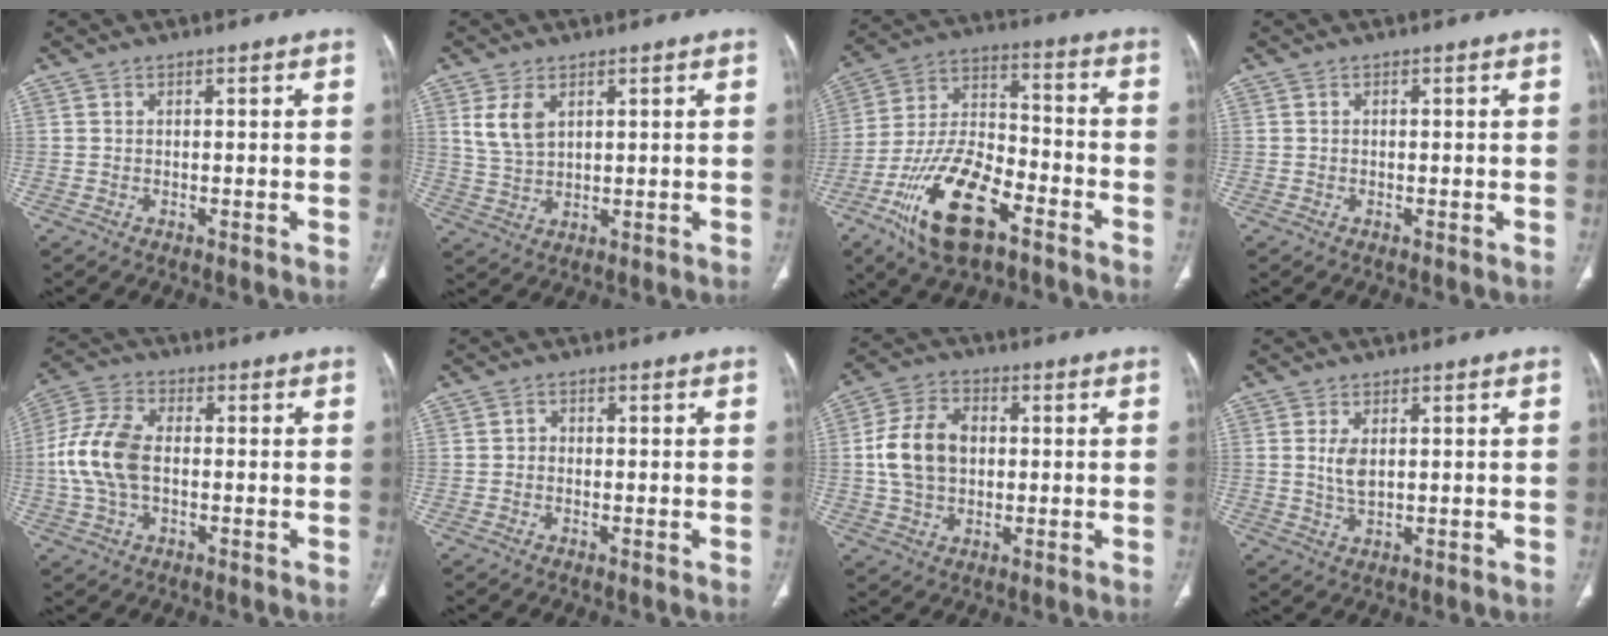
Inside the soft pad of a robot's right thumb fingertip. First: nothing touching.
{"total": 5.6, "force": [2.5, 3.2, 3.8], "torque": [-0.074, -0.007, 0.060]}
{"total": 18.5, "force": [-10.0, 8.2, 13.2], "torque": [-0.244, 0.059, -0.179]}
{"total": 0.0}
{"total": 11.1, "force": [-0.7, 6.8, 8.8], "torque": [-0.194, 0.022, -0.017]}
{"total": 1.1, "force": [-0.4, 0.9, 0.5], "torque": [0.000, 0.003, -0.010]}
{"total": 11.3, "force": [0.6, 8.1, 7.9], "torque": [-0.138, 0.015, 0.010]}
{"total": 3.5, "force": [0.7, 1.8, 2.9], "torque": [-0.062, -0.007, 0.018]}